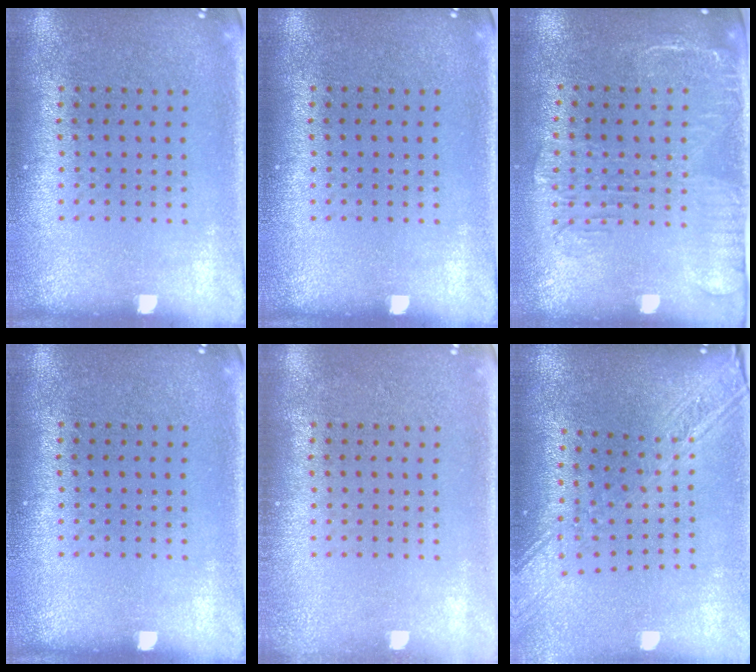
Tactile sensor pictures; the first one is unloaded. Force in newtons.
{"total": 0.0}
{"total": 1.9, "press": 1.6, "slide": 1.0}
{"total": 0.0}
{"total": 0.8, "press": 0.8, "slide": 0.1}
{"total": 2.7, "press": 2.1, "slide": 1.6}